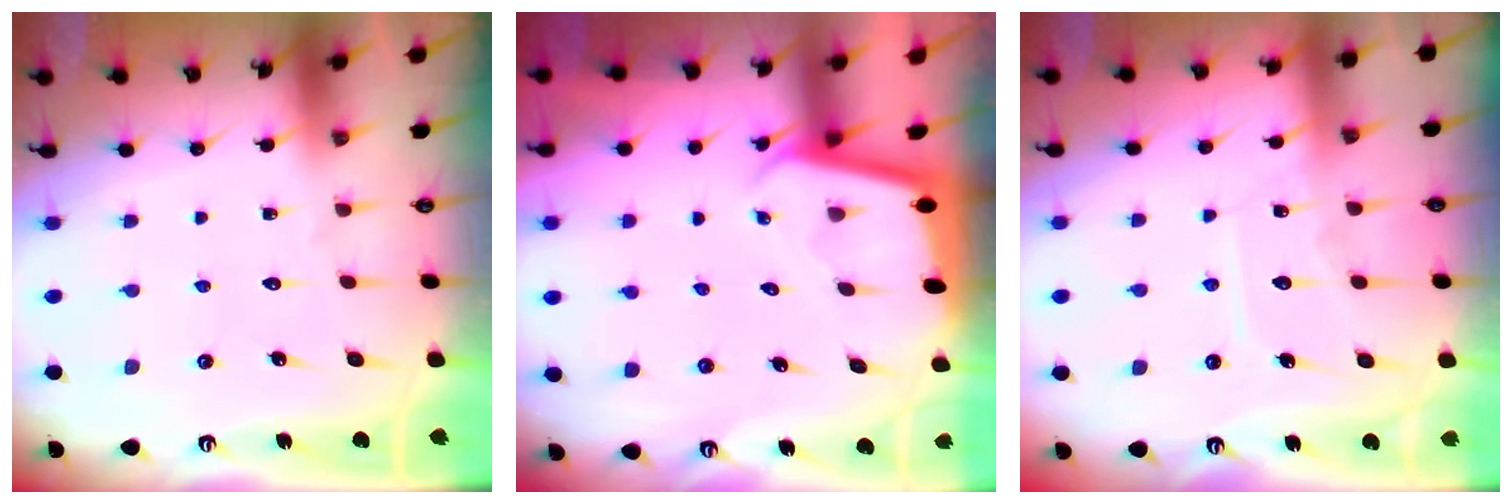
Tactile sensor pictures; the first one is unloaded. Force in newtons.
{"total": 1.9, "press": 1.9, "slide": 0.1}
{"total": 8.4, "press": 8.4, "slide": 0.7}